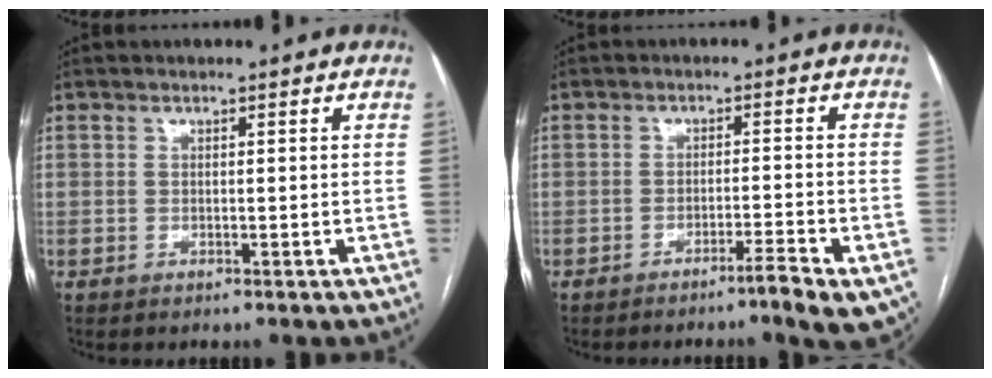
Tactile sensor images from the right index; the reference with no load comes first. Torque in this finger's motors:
{"motor_torque": [0.45, -0.48, 0.00, 0.02]}